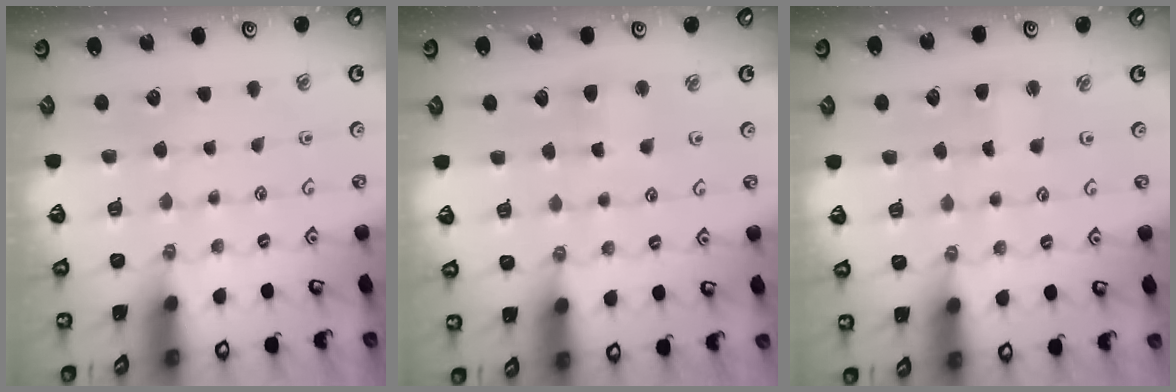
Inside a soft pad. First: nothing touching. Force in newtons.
{"total": 3.0, "press": 3.0, "slide": 0.4}
{"total": 1.9, "press": 1.8, "slide": 0.4}